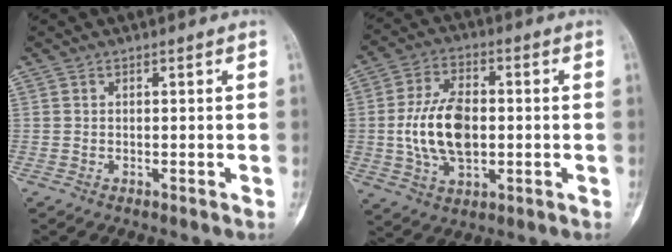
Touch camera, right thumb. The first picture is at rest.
{"total": 13.2, "force": [-0.4, 7.9, 10.6], "torque": [-0.188, 0.009, -0.002]}